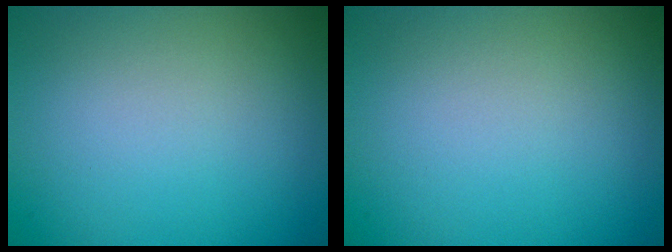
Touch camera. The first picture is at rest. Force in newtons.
{"total": 0.0}